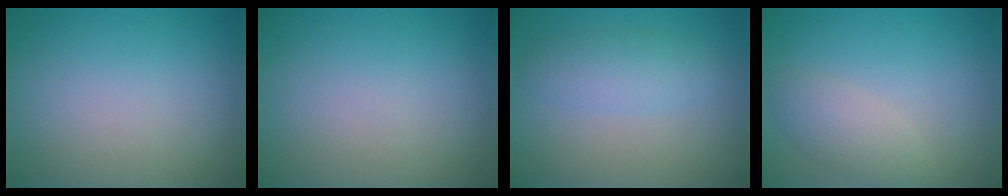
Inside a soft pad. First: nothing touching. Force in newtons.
{"total": 0.0}
{"total": 2.8, "press": 2.8, "slide": 0.0}
{"total": 2.5, "press": 2.5, "slide": 0.1}